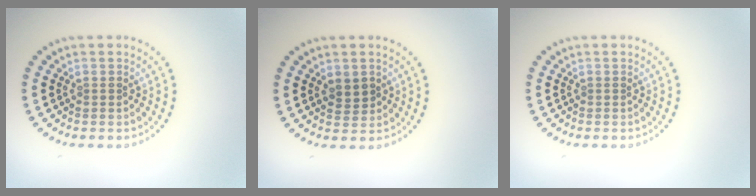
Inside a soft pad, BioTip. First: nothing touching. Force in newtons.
{"total": 1.3, "press": 1.2, "slide": 0.6}
{"total": 0.0}